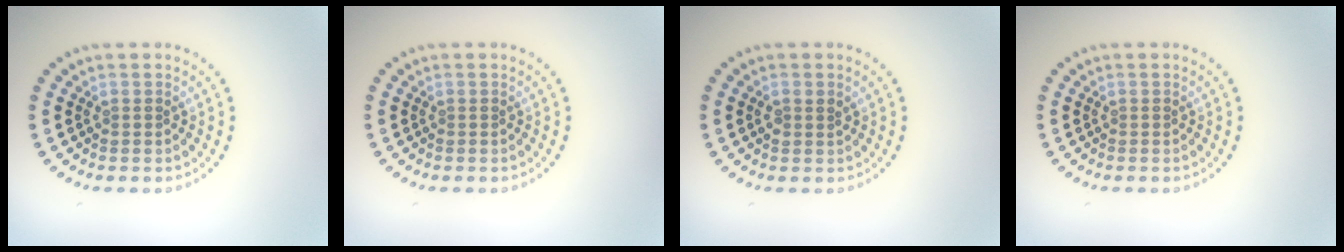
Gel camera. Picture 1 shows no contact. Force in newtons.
{"total": 0.0}
{"total": 0.9, "press": 0.9, "slide": 0.3}
{"total": 0.0}